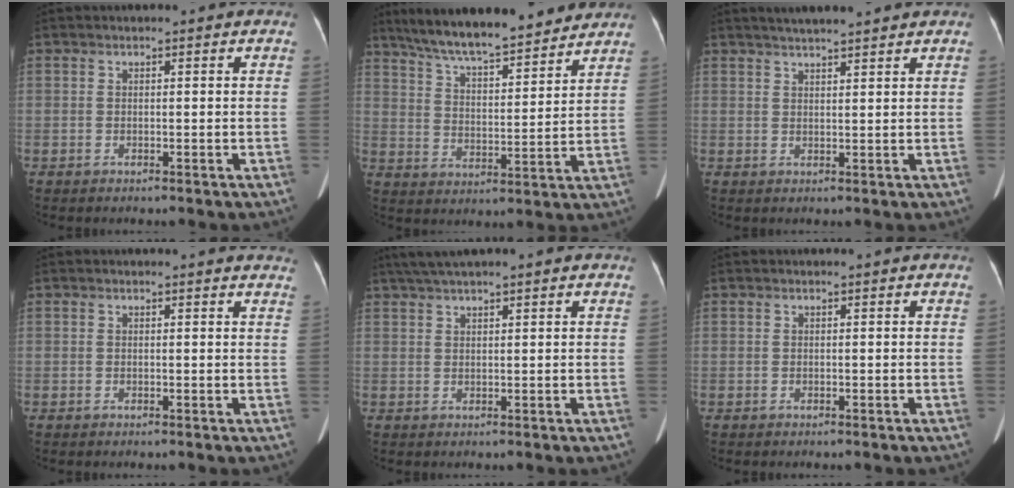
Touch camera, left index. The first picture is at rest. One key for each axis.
{"total": 16.7, "fx": 14.6, "fy": 2.5, "fz": 7.7, "tx": -0.130, "ty": 0.020, "tz": 0.228}
{"total": 6.9, "fx": 6.1, "fy": 0.3, "fz": 3.3, "tx": -0.048, "ty": 0.026, "tz": 0.086}
{"total": 4.4, "fx": 4.2, "fy": 0.8, "fz": 0.8, "tx": 0.002, "ty": -0.011, "tz": 0.020}
{"total": 5.9, "fx": 4.6, "fy": 0.5, "fz": 3.7, "tx": -0.062, "ty": 0.038, "tz": 0.076}
{"total": 0.0}